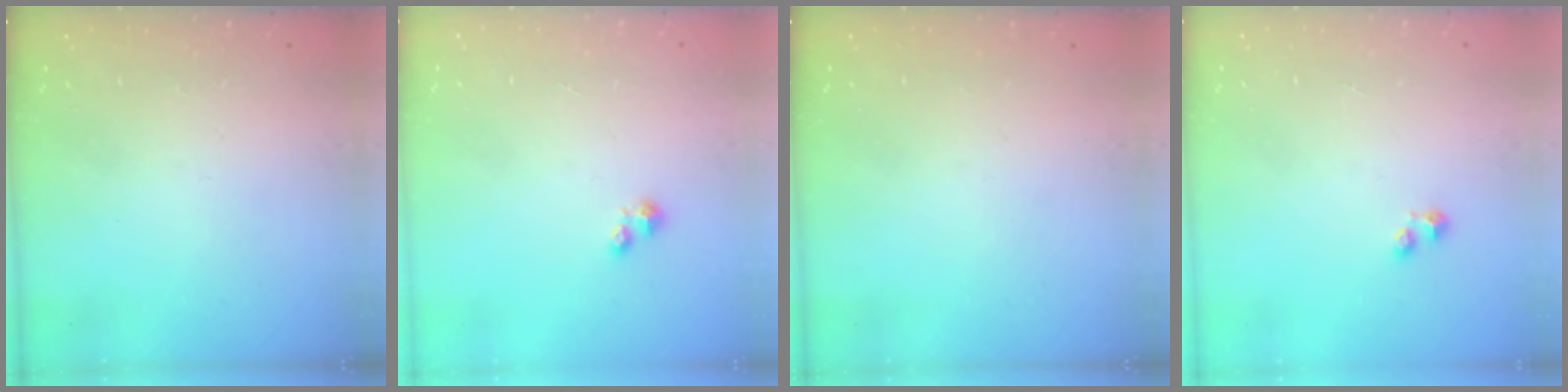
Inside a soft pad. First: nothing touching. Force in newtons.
{"total": 1.9, "press": 1.8, "slide": 0.2}
{"total": 0.0}
{"total": 2.4, "press": 2.4, "slide": 0.4}